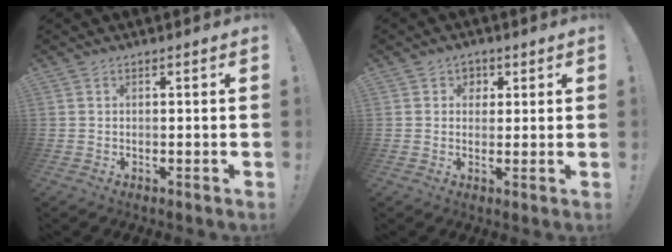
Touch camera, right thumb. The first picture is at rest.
{"total": 3.7, "force": [1.2, 3.4, 0.6], "torque": [-0.001, -0.007, 0.019]}